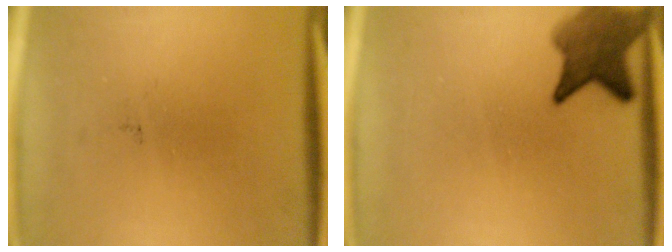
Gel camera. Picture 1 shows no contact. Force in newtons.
{"total": 6.6}